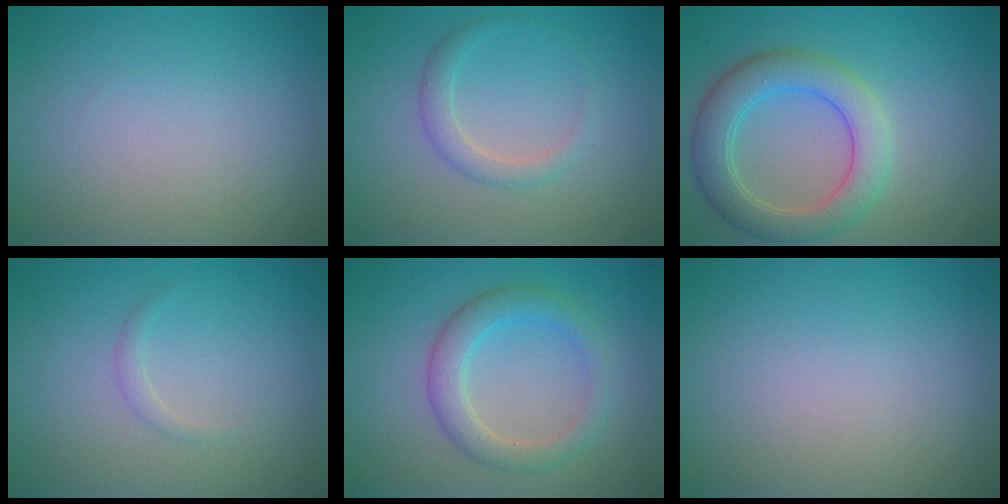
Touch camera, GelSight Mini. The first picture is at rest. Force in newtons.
{"total": 1.8, "press": 1.8, "slide": 0.1}
{"total": 5.5, "press": 5.4, "slide": 0.3}
{"total": 0.7, "press": 0.7, "slide": 0.0}
{"total": 3.5, "press": 3.5, "slide": 0.2}
{"total": 0.0}